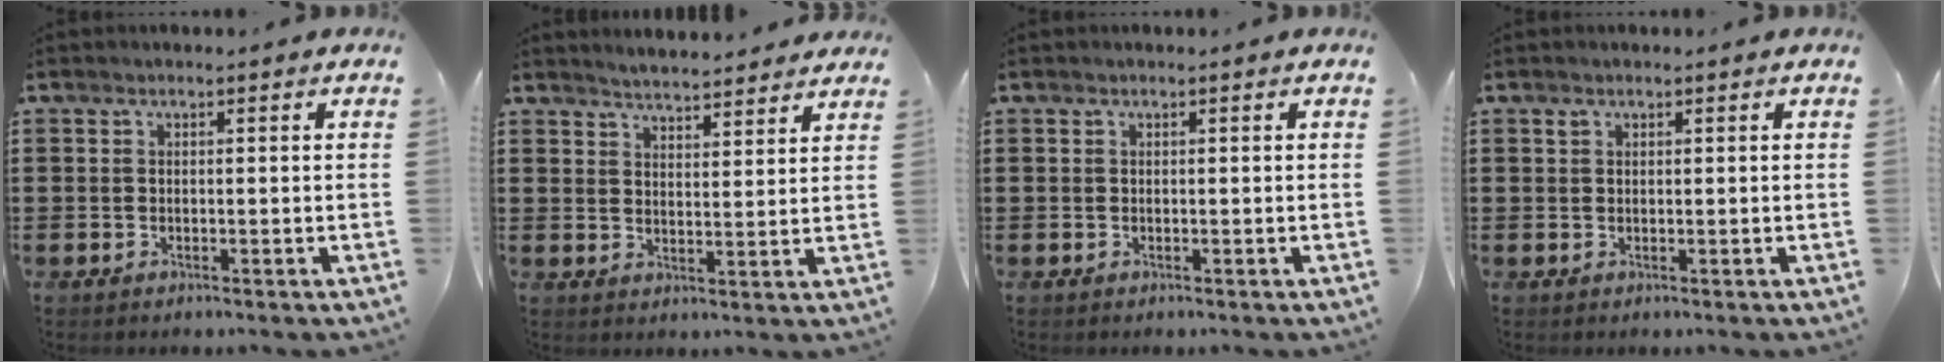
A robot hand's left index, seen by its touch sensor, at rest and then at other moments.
{"total": 3.7, "force": [3.7, -0.1, 0.0], "torque": [-0.013, -0.016, 0.068]}
{"total": 0.0}
{"total": 0.6, "force": [0.4, 0.4, 0.2], "torque": [-0.005, 0.002, 0.009]}